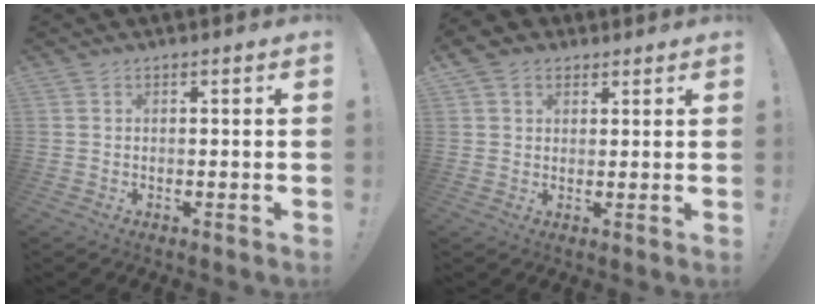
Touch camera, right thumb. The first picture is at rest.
{"total": 6.1, "force": [3.2, 4.6, 2.5], "torque": [-0.042, -0.002, 0.064]}